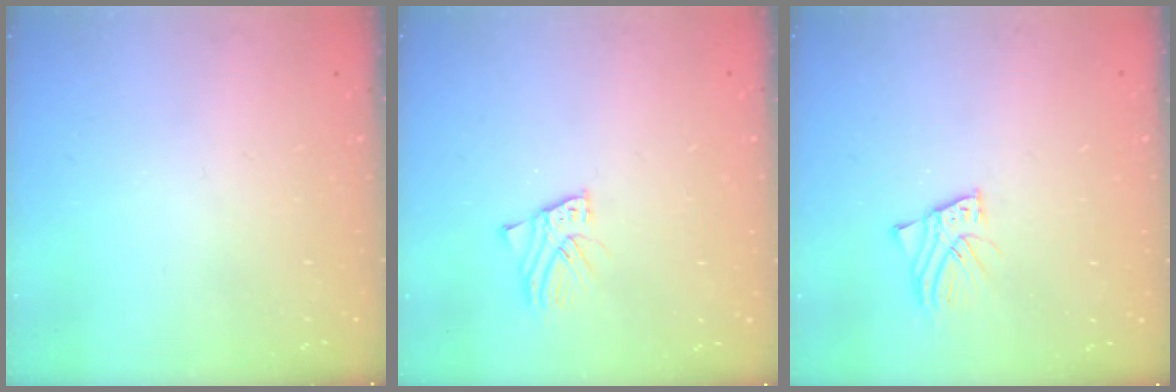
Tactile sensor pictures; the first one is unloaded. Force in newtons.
{"total": 2.7, "press": 2.7, "slide": 0.1}
{"total": 2.7, "press": 2.7, "slide": 0.2}